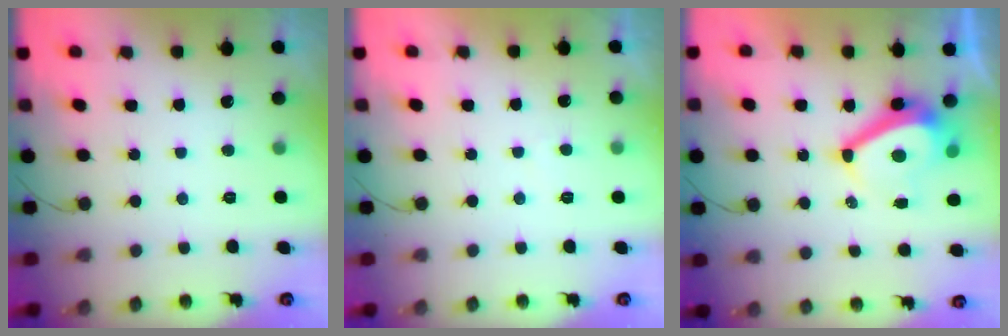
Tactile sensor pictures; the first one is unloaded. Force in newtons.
{"total": 1.3, "press": 1.2, "slide": 0.5}
{"total": 9.6, "press": 9.1, "slide": 3.2}